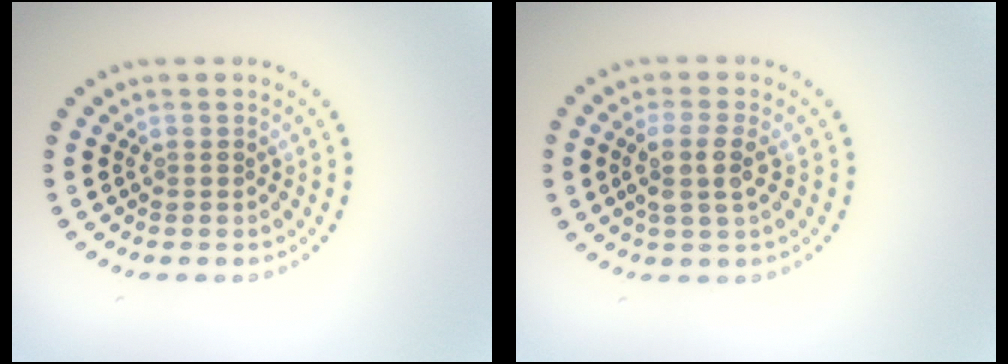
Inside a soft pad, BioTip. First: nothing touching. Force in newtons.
{"total": 2.7, "press": 2.3, "slide": 1.5}